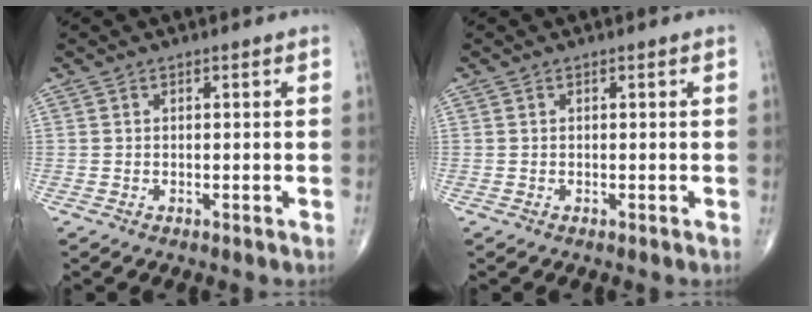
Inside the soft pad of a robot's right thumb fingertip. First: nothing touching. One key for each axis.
{"total": 0.0}